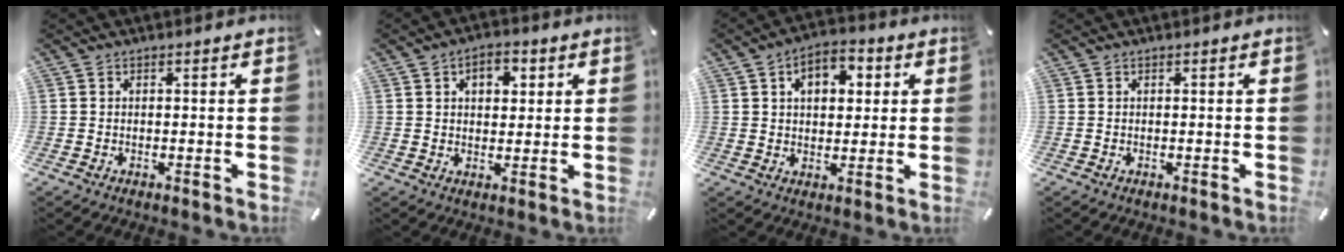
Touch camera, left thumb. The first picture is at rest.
{"total": 5.3, "force": [1.8, 3.8, 3.2], "torque": [-0.030, -0.005, 0.022]}
{"total": 7.4, "force": [2.2, 5.4, 4.5], "torque": [-0.060, 0.001, 0.032]}
{"total": 0.0}